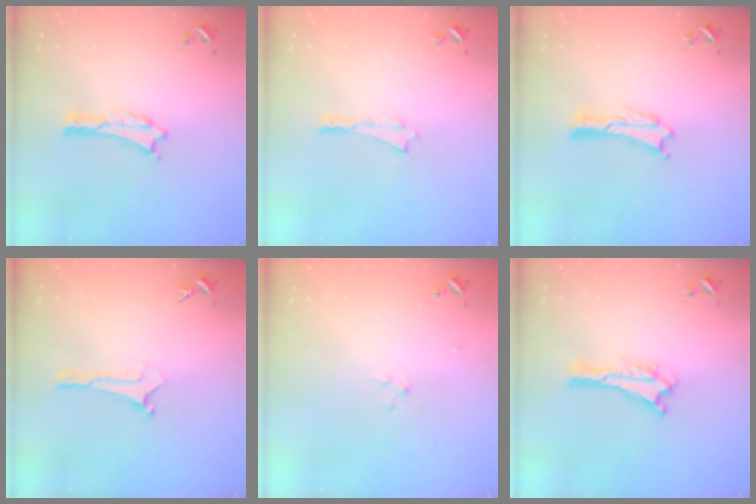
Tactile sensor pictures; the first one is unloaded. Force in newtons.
{"total": 0.0}
{"total": 0.0}
{"total": 0.0}
{"total": 2.9, "press": 2.9, "slide": 0.3}
{"total": 0.0}